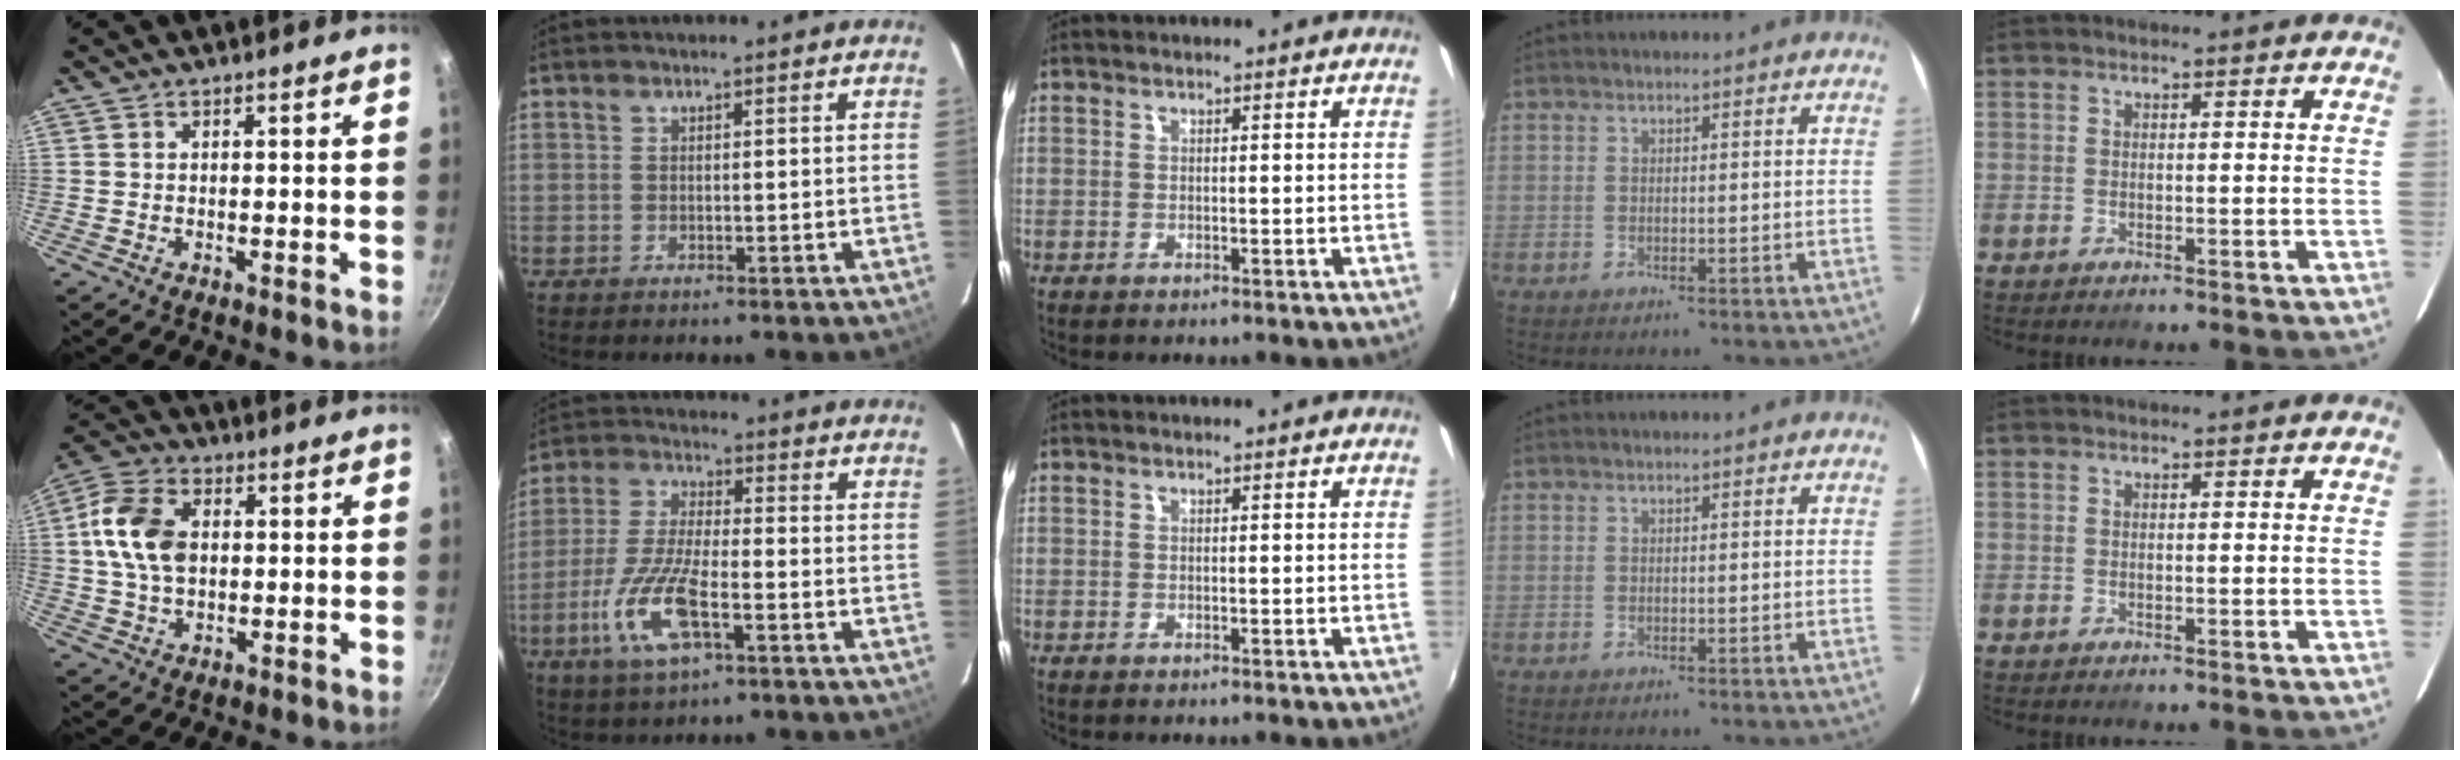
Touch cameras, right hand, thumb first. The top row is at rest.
{"thumb": {"total": 12.0, "force": [1.4, 8.1, 8.7], "torque": [-0.151, 0.016, 0.013]}, "index": {"total": 12.6, "force": [-5.3, 3.8, 10.8], "torque": [-0.235, -0.011, -0.103]}}